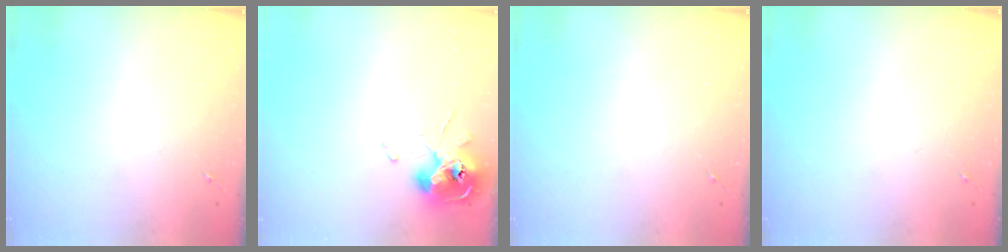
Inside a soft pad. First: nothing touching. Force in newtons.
{"total": 10.2, "press": 10.1, "slide": 1.4}
{"total": 0.0}
{"total": 0.0}